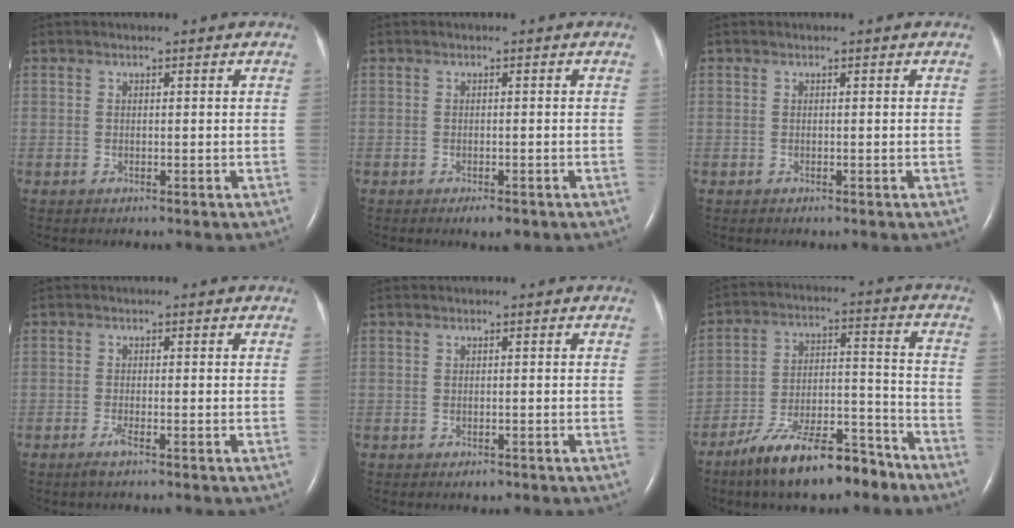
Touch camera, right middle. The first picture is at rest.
{"total": 2.2, "force": [-1.4, 0.7, 1.5], "torque": [-0.023, -0.003, -0.014]}
{"total": 0.0}
{"total": 1.5, "force": [-1.0, -0.1, 1.1], "torque": [-0.030, -0.004, -0.023]}
{"total": 1.0, "force": [-0.6, 0.5, 0.6], "torque": [-0.011, -0.002, -0.004]}
{"total": 14.3, "force": [-10.8, 4.1, 8.5], "torque": [-0.141, 0.017, -0.183]}